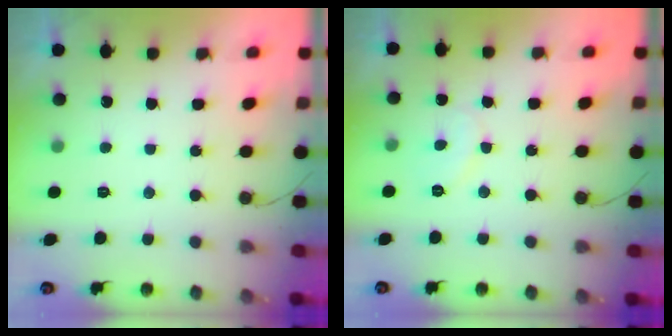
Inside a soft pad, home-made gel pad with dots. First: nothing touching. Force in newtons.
{"total": 6.8, "press": 6.8, "slide": 0.6}